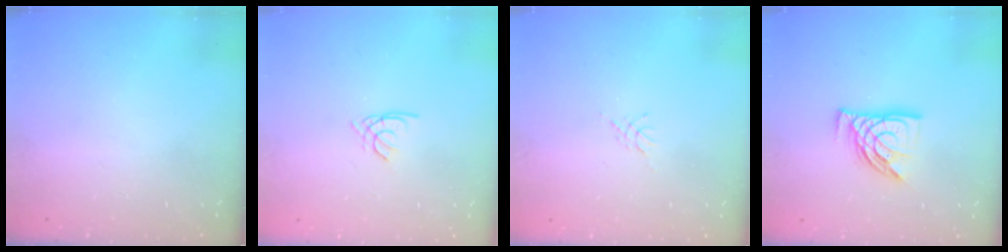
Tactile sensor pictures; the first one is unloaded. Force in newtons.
{"total": 1.2, "press": 1.1, "slide": 0.3}
{"total": 3.2, "press": 3.1, "slide": 0.6}
{"total": 11.3, "press": 11.2, "slide": 1.0}